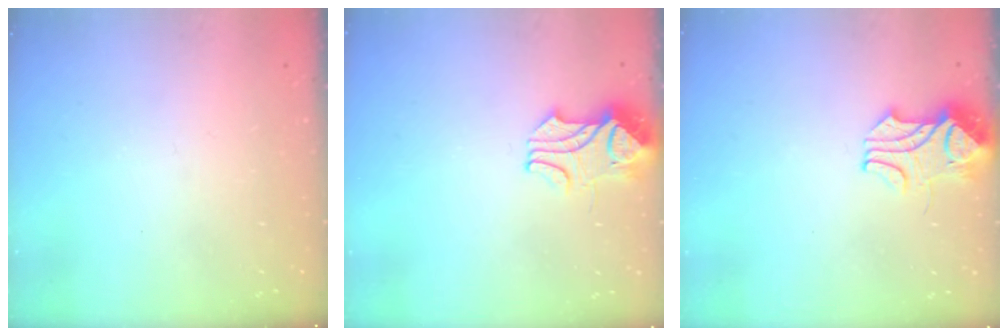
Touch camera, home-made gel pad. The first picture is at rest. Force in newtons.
{"total": 2.0, "press": 1.8, "slide": 0.9}
{"total": 2.5, "press": 2.3, "slide": 0.8}